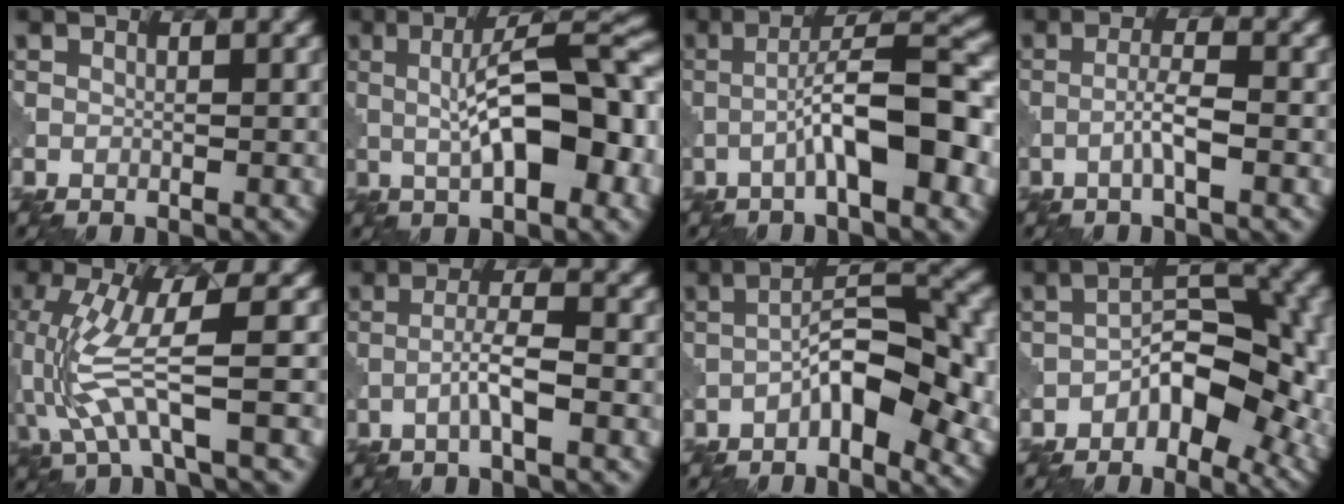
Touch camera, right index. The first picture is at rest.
{"total": 10.3, "force": [-0.1, 3.2, 9.8], "torque": [-0.136, 0.009, -0.003]}
{"total": 7.9, "force": [-2.3, 1.6, 7.3], "torque": [-0.114, 0.020, -0.038]}
{"total": 2.5, "force": [-1.0, 0.3, 2.3], "torque": [-0.043, 0.011, -0.022]}
{"total": 6.2, "force": [-1.4, 1.2, 5.9], "torque": [-0.146, 0.000, -0.022]}
{"total": 3.2, "force": [-1.2, 0.4, 2.9], "torque": [-0.053, 0.012, -0.027]}
{"total": 9.1, "force": [-2.9, 3.5, 7.9], "torque": [-0.118, 0.016, -0.052]}
{"total": 9.6, "force": [-3.0, 4.8, 7.7], "torque": [-0.102, 0.011, -0.056]}